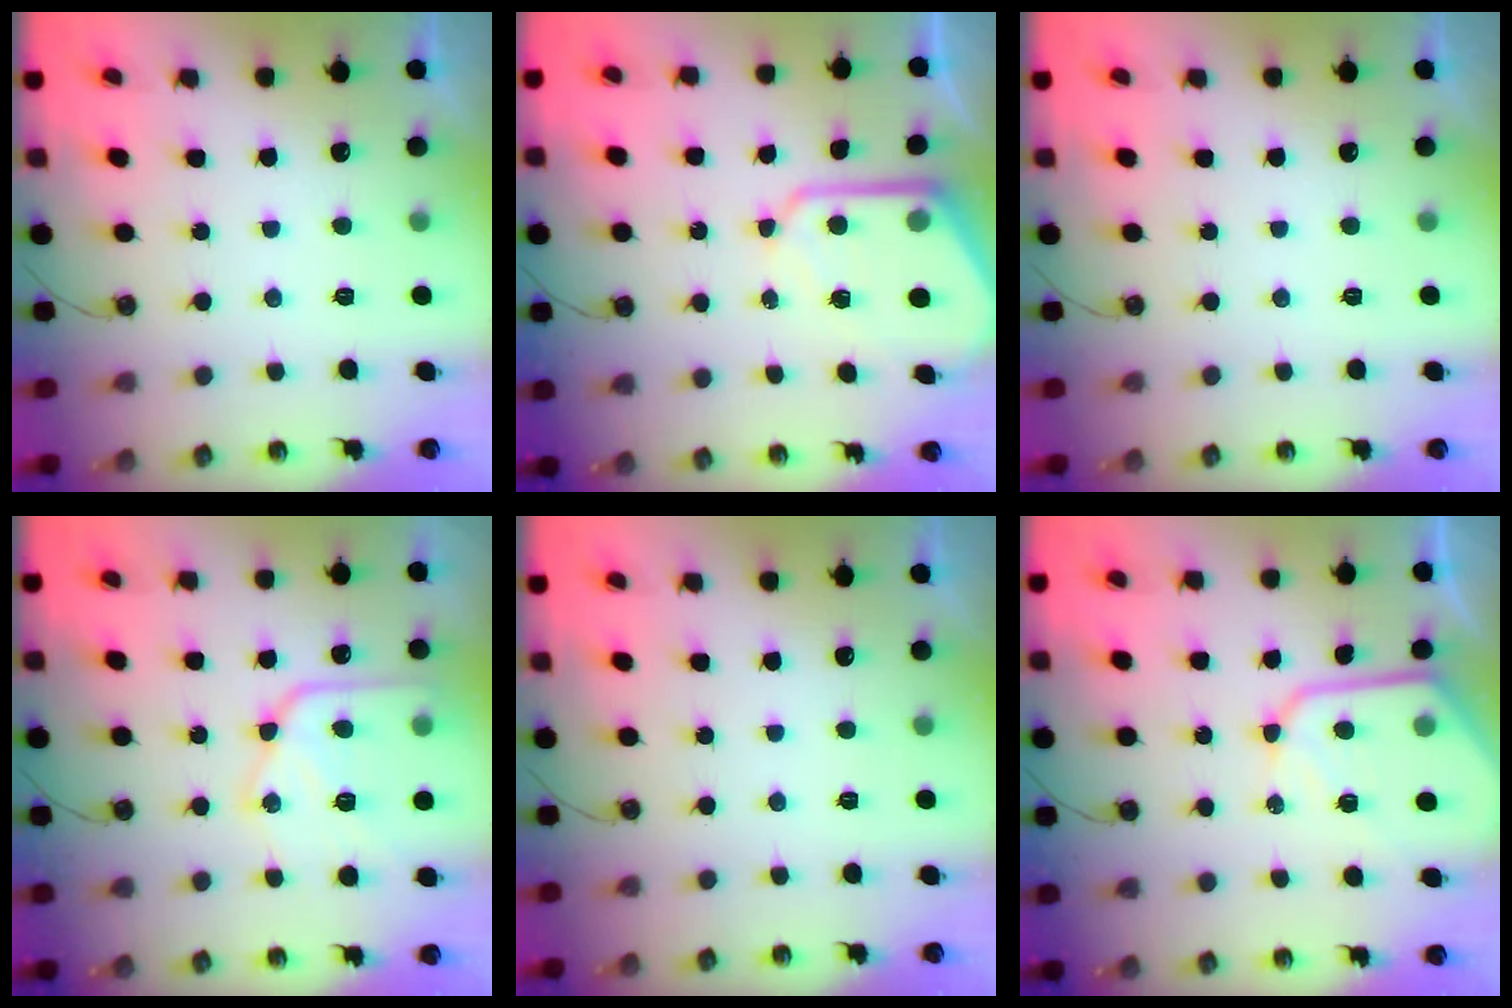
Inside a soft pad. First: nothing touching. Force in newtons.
{"total": 10.9, "press": 10.9, "slide": 0.9}
{"total": 0.0}
{"total": 15.8, "press": 15.7, "slide": 1.8}
{"total": 0.0}
{"total": 12.7, "press": 12.6, "slide": 1.2}